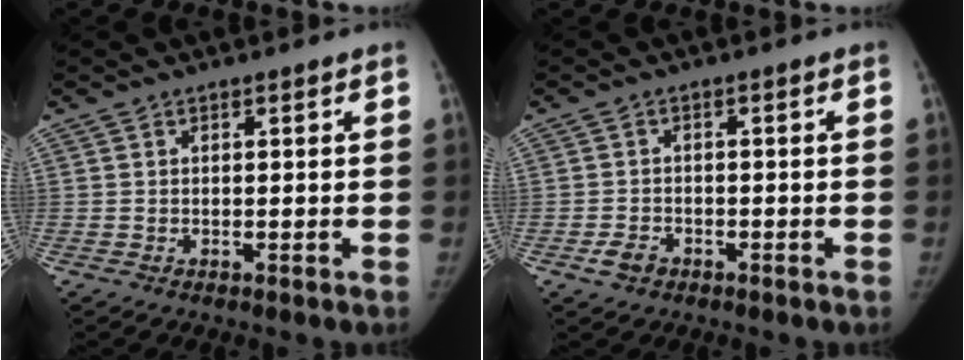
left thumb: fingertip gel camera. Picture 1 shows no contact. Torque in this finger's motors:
{"motor_torque": [-0.19, 0.16, 0.21, 0.00, 0.00]}